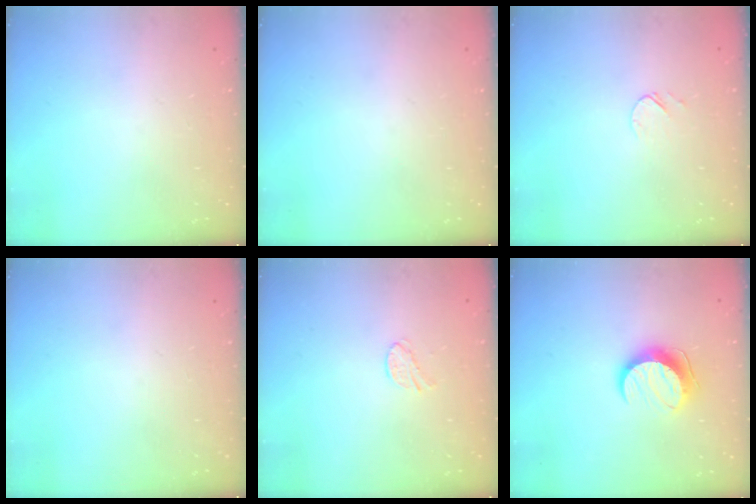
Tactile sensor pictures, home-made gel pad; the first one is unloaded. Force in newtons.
{"total": 0.0}
{"total": 4.0, "press": 3.9, "slide": 0.5}
{"total": 0.0}
{"total": 5.4, "press": 5.4, "slide": 0.5}
{"total": 10.1, "press": 10.1, "slide": 0.4}